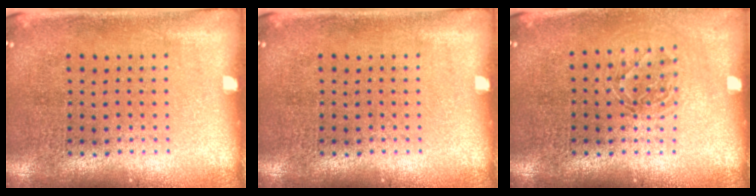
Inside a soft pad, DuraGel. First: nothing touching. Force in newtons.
{"total": 0.0}
{"total": 1.3, "press": 1.1, "slide": 0.6}